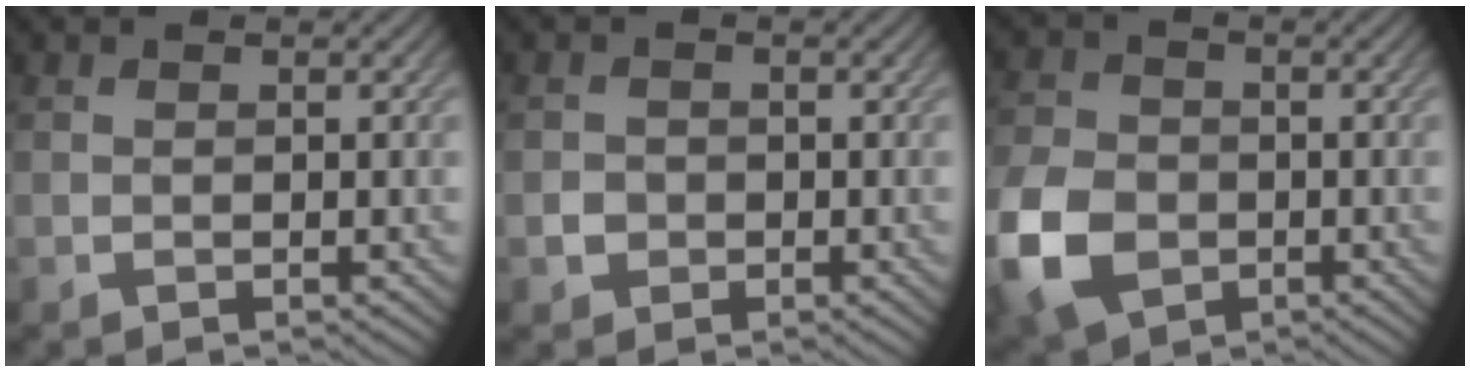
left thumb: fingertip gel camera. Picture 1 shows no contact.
{"total": 1.6, "force": [-0.5, 1.5, 0.3], "torque": [-0.001, -0.003, -0.013]}
{"total": 10.3, "force": [-3.6, 7.6, 6.0], "torque": [-0.174, -0.025, -0.076]}